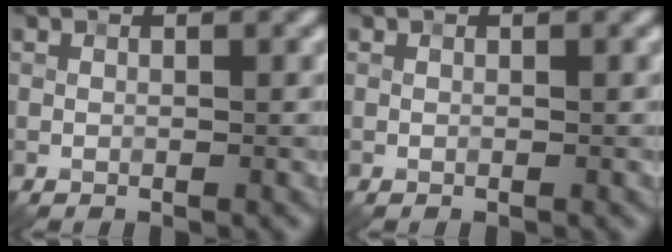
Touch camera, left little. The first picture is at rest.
{"total": 0.0}